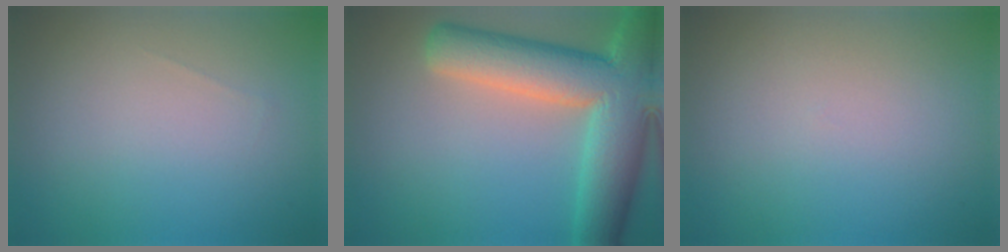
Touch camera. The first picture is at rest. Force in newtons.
{"total": 11.0, "press": 11.0, "slide": 0.9}
{"total": 0.0}